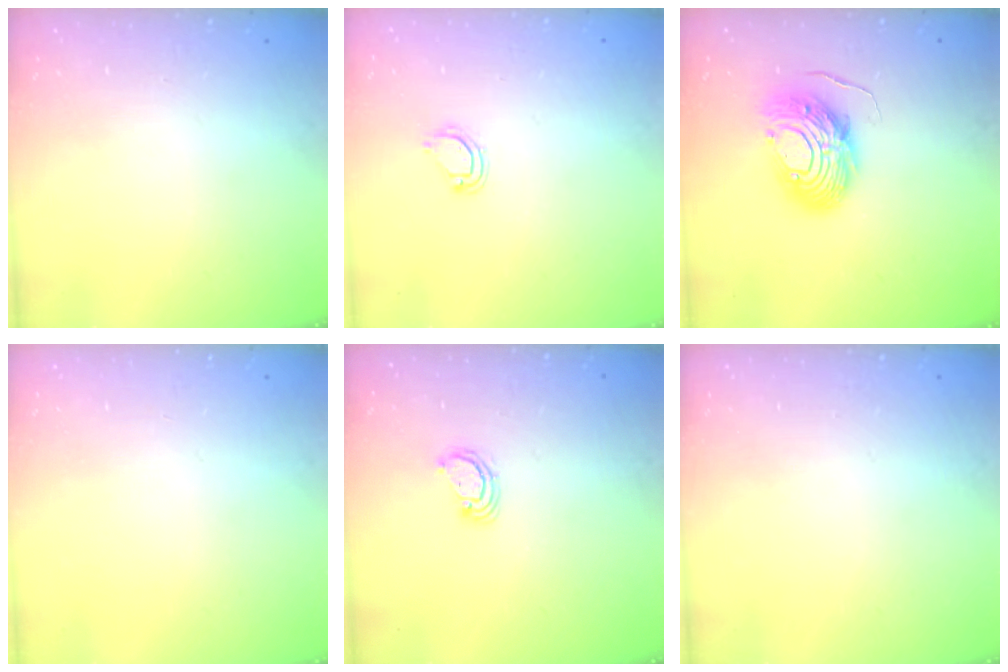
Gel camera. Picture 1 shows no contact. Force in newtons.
{"total": 4.7, "press": 4.7, "slide": 0.2}
{"total": 12.0, "press": 11.9, "slide": 1.3}
{"total": 0.0}
{"total": 2.9, "press": 2.9, "slide": 0.3}
{"total": 0.0}